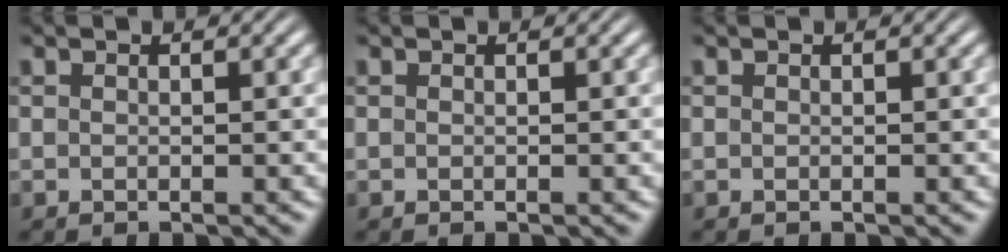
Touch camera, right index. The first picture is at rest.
{"total": 0.0}
{"total": 0.0}